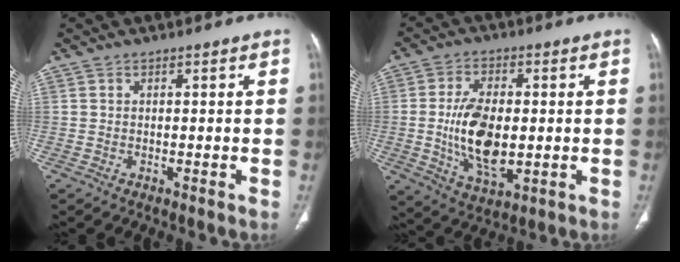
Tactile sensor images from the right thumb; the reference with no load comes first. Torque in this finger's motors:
{"motor_torque": [2.04, 1.99, 1.21, -0.90, 0.14]}